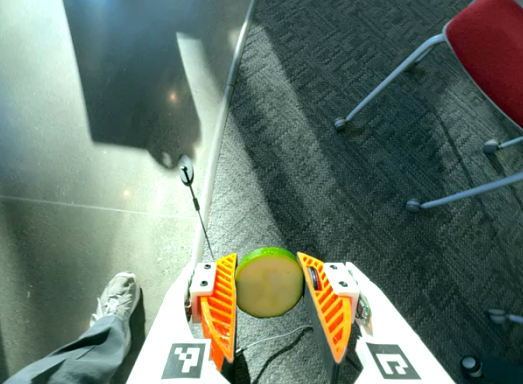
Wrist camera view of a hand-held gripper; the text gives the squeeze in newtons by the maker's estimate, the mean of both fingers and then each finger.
{"total": 11.5, "left": 11.9, "right": 11.1}